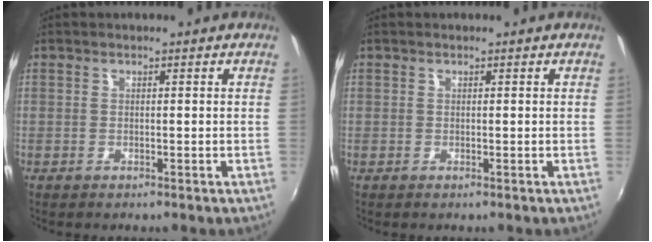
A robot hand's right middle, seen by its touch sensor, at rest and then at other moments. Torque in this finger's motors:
{"motor_torque": [-0.64, 0.04, -0.34, -0.07]}